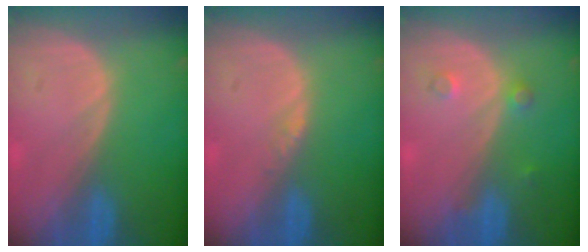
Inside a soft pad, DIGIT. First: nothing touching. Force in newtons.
{"total": 0.8, "press": 0.8, "slide": 0.1}
{"total": 2.0, "press": 2.0, "slide": 0.2}